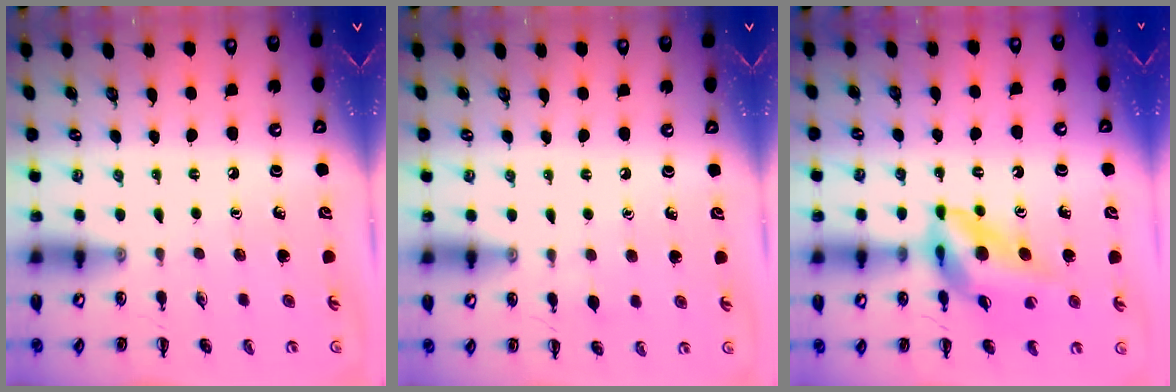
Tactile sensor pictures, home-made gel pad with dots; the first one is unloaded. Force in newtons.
{"total": 2.8, "press": 2.6, "slide": 0.8}
{"total": 11.6, "press": 11.0, "slide": 3.8}